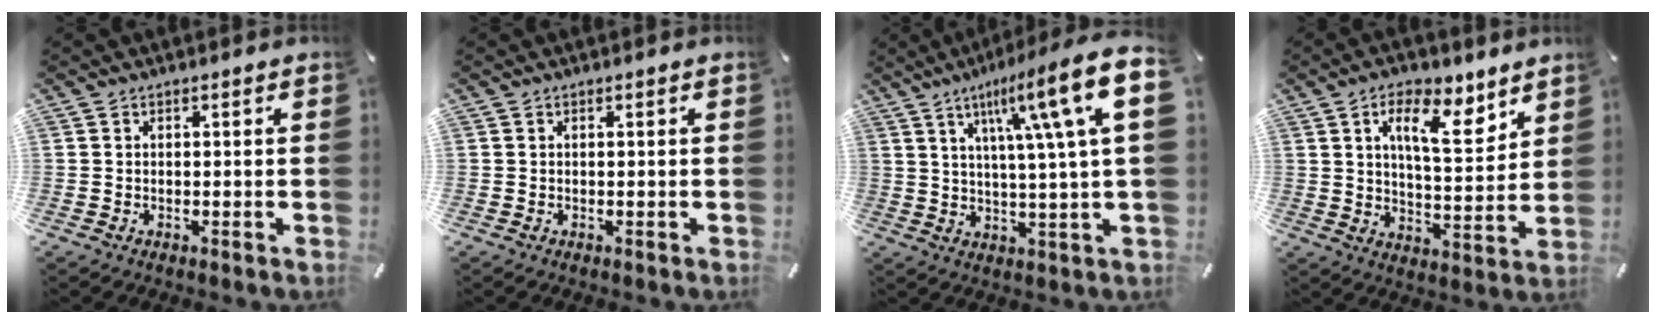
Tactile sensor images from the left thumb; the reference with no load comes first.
{"total": 0.0}
{"total": 18.2, "force": [6.5, 2.9, 16.8], "torque": [-0.262, -0.032, 0.082]}
{"total": 12.3, "force": [6.9, 5.2, 8.8], "torque": [-0.141, -0.026, 0.117]}